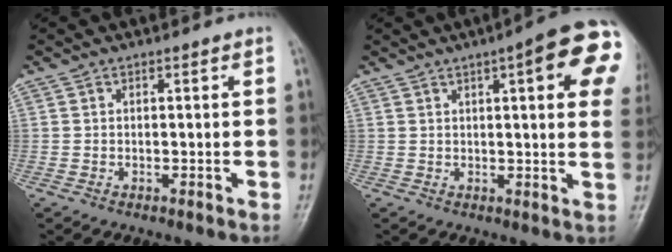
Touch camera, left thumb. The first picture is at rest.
{"total": 16.9, "force": [5.9, 3.6, 15.4], "torque": [-0.183, 0.002, 0.065]}